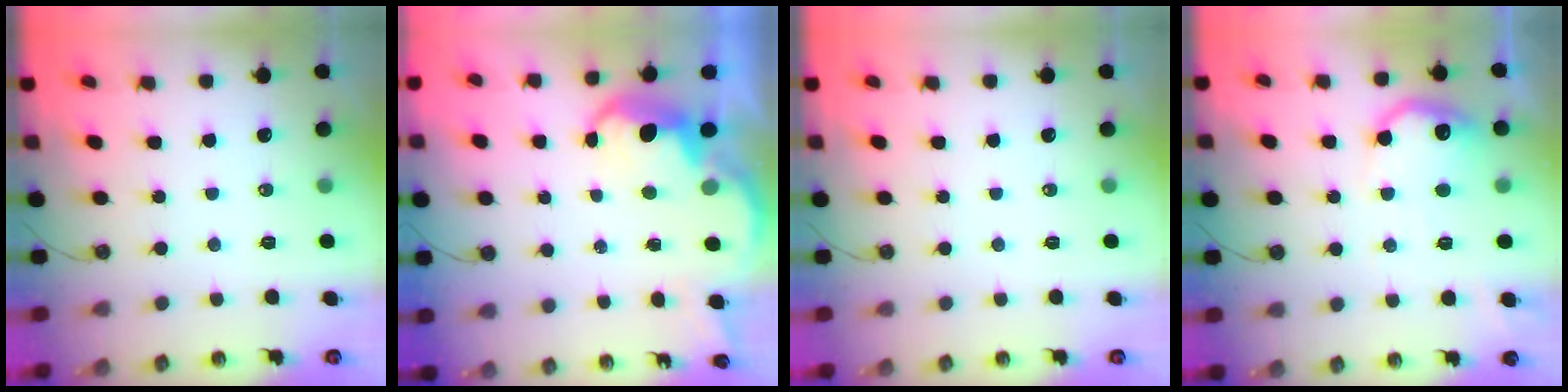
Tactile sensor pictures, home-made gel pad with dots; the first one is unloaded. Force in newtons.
{"total": 5.3, "press": 5.2, "slide": 0.9}
{"total": 0.0}
{"total": 13.0, "press": 13.0, "slide": 0.7}